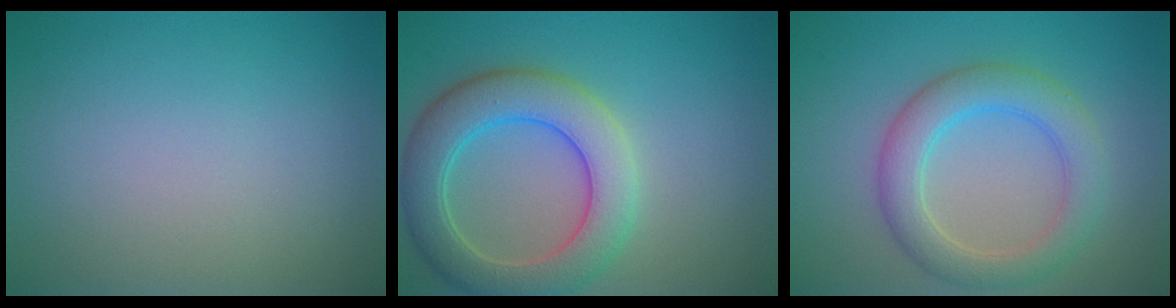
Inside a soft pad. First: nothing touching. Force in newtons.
{"total": 6.9, "press": 6.8, "slide": 0.4}
{"total": 4.7, "press": 4.7, "slide": 0.2}